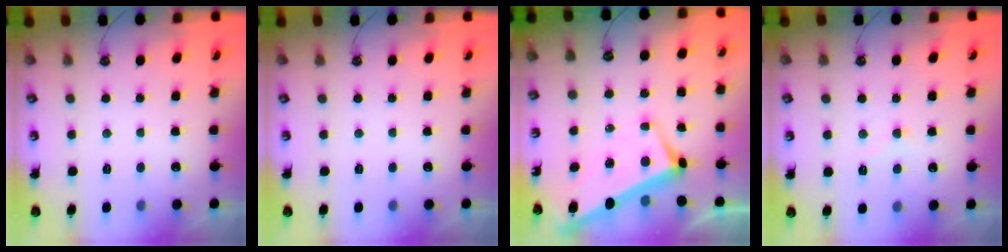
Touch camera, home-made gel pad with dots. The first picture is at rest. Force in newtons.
{"total": 0.0}
{"total": 2.7, "press": 2.5, "slide": 0.9}
{"total": 2.7, "press": 2.7, "slide": 0.5}